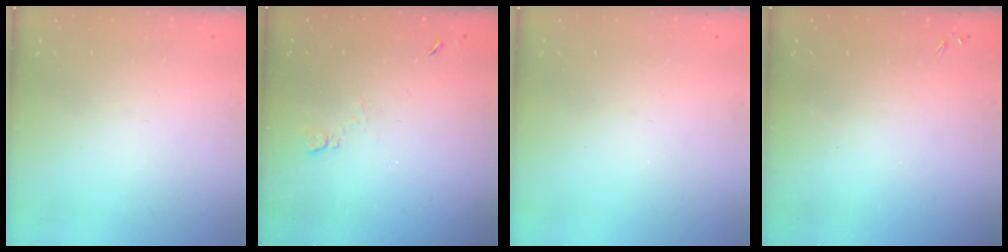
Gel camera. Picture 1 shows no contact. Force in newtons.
{"total": 3.9, "press": 3.8, "slide": 0.7}
{"total": 0.0}
{"total": 0.0}